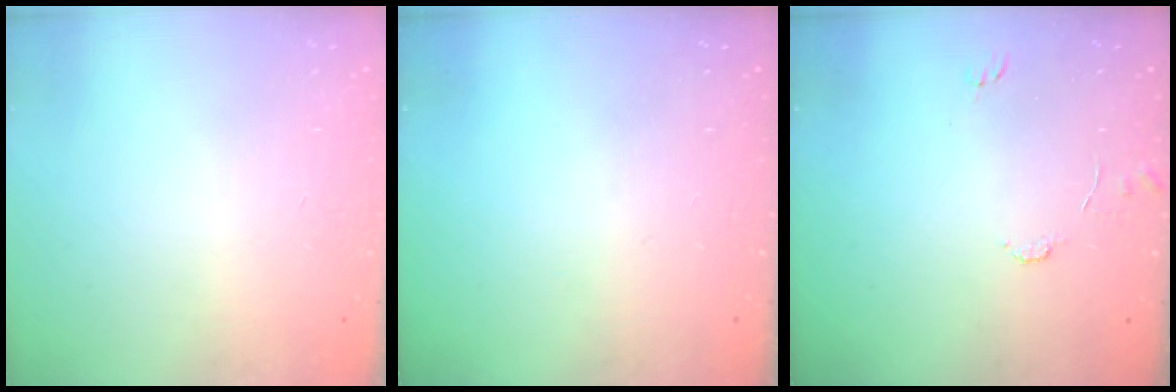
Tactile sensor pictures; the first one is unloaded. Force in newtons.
{"total": 0.0}
{"total": 7.2, "press": 7.1, "slide": 0.7}